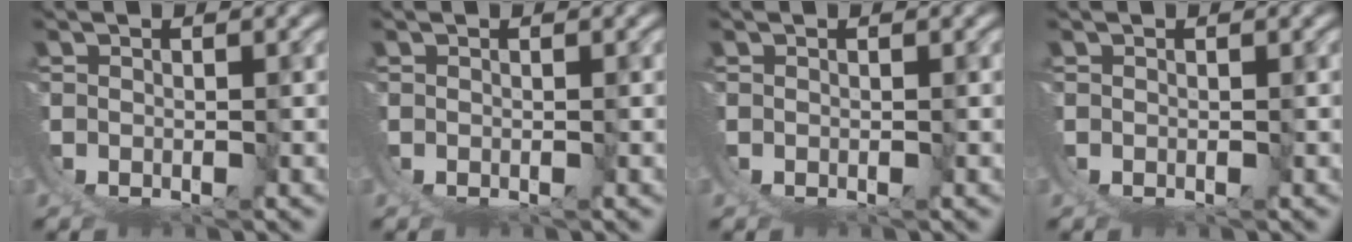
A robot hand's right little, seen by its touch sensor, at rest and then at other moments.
{"total": 0.0}
{"total": 0.0}
{"total": 0.0}